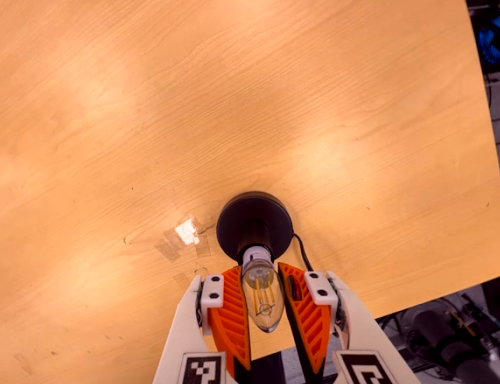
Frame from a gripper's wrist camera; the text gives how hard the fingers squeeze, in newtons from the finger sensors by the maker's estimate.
{"total": 13.1, "left": 13.3, "right": 13.0}